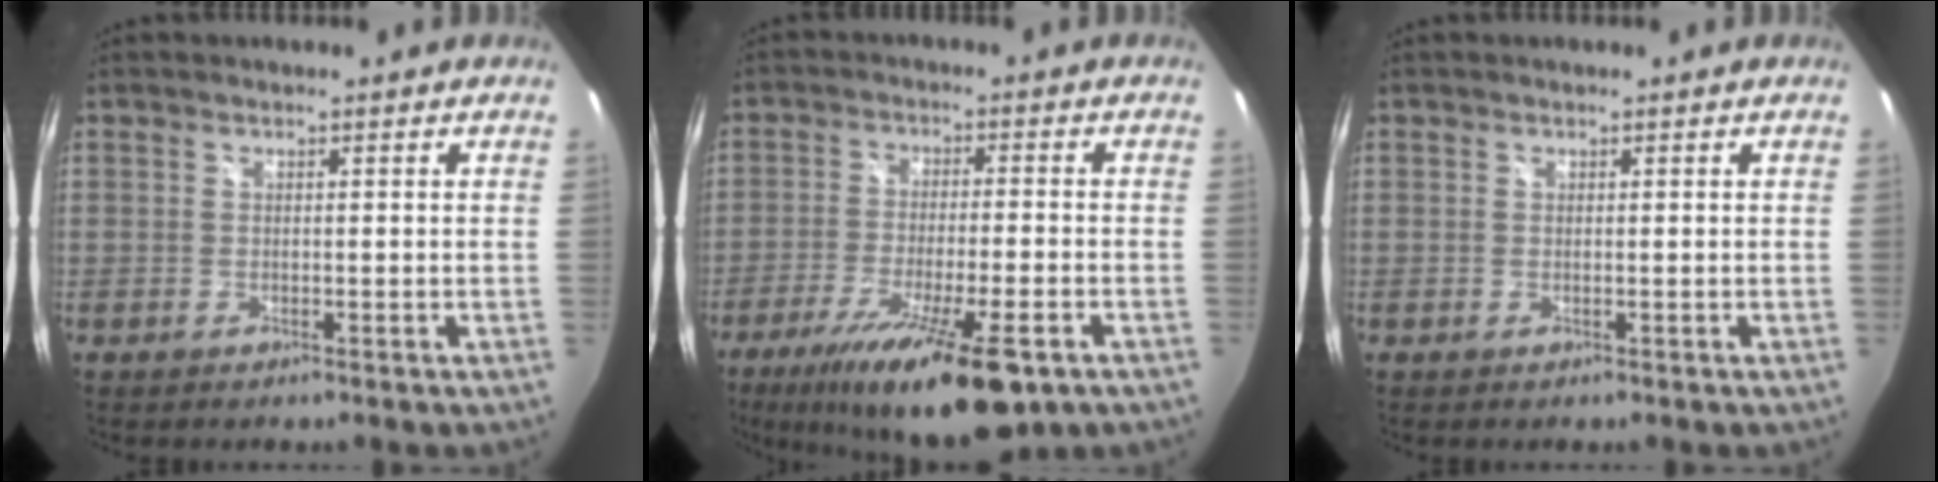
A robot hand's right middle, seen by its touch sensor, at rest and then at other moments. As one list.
[{"total": 17.6, "force": [-10.9, 4.0, 13.3], "torque": [-0.244, -0.050, -0.174]}, {"total": 0.0}]